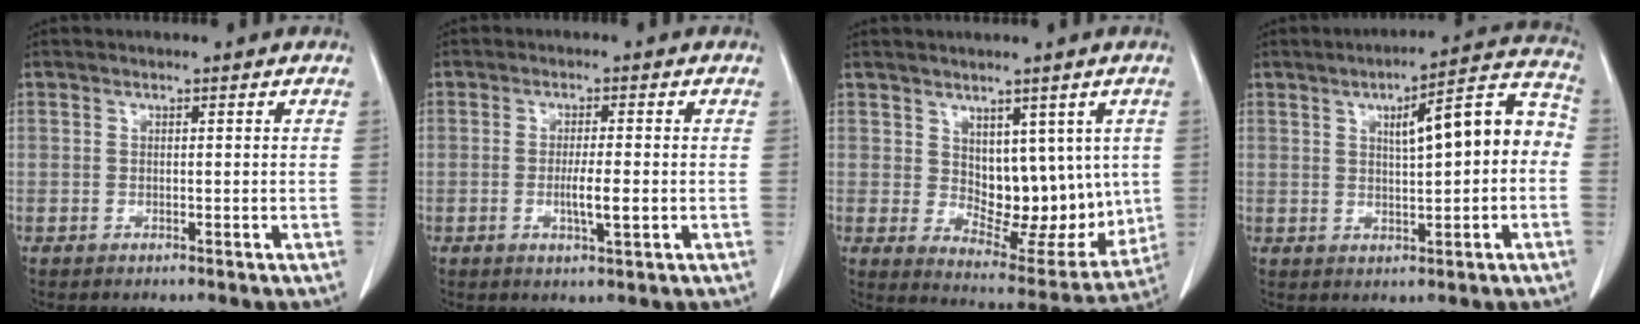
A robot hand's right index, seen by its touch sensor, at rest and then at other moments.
{"total": 3.9, "force": [-0.8, 0.4, 3.8], "torque": [-0.070, -0.005, -0.012]}
{"total": 11.4, "force": [2.1, 6.6, 9.1], "torque": [-0.106, -0.005, 0.051]}
{"total": 10.8, "force": [0.9, 2.3, 10.5], "torque": [-0.140, 0.039, 0.011]}